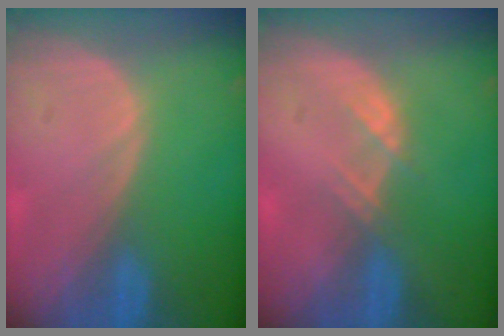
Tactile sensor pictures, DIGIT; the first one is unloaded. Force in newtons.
{"total": 1.9, "press": 1.9, "slide": 0.3}